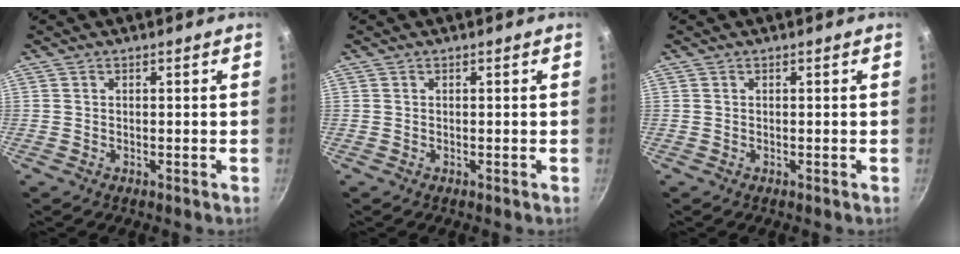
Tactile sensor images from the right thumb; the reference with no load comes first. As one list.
[{"total": 0.0}, {"total": 0.0}]